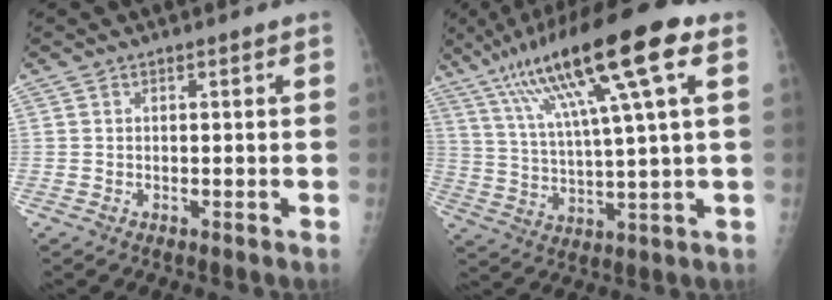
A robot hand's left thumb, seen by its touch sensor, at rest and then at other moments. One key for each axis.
{"total": 19.8, "fx": 9.2, "fy": 2.6, "fz": 17.3, "tx": -0.305, "ty": 0.006, "tz": 0.155}